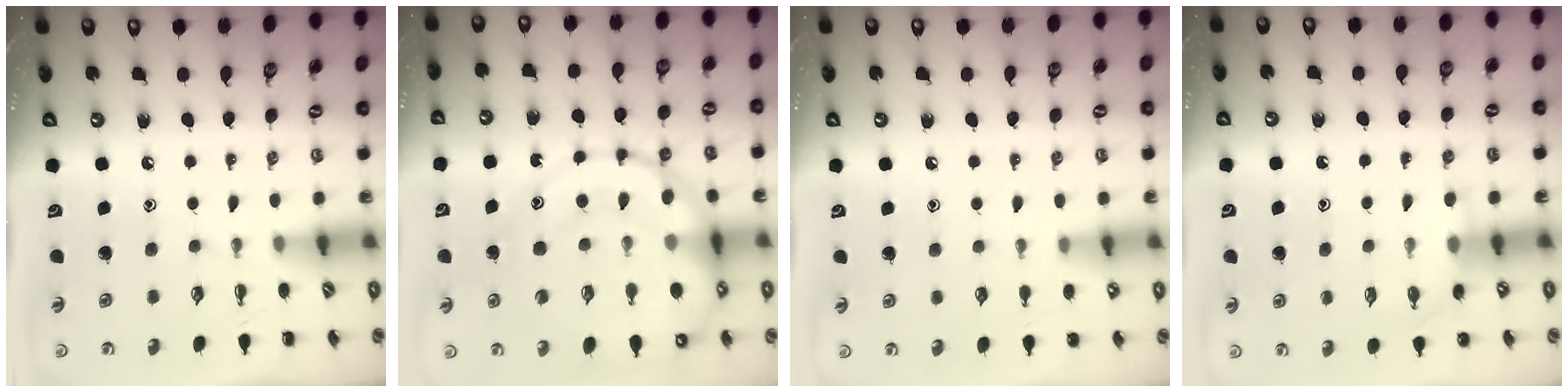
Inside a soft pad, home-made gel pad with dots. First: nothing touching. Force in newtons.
{"total": 24.3, "press": 24.0, "slide": 3.3}
{"total": 4.2, "press": 4.0, "slide": 1.3}
{"total": 5.2, "press": 5.0, "slide": 1.1}